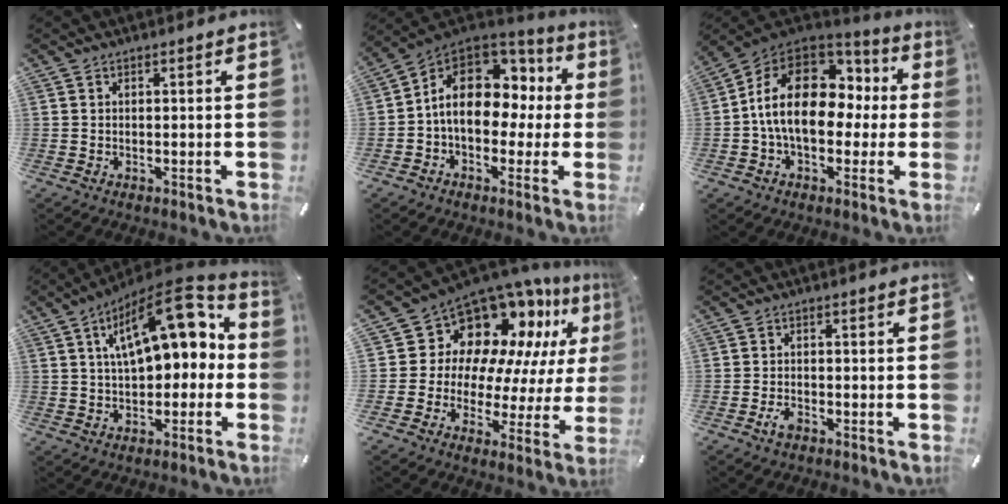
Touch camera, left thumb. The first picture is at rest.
{"total": 15.0, "force": [2.0, 10.9, 10.0], "torque": [-0.169, -0.006, 0.035]}
{"total": 19.1, "force": [1.5, 12.8, 14.1], "torque": [-0.254, 0.007, 0.028]}
{"total": 16.1, "force": [6.8, 7.4, 12.6], "torque": [-0.189, -0.035, 0.117]}
{"total": 13.1, "force": [9.1, 8.5, 3.9], "torque": [-0.076, -0.100, 0.164]}
{"total": 2.6, "force": [-1.5, 1.5, 1.6], "torque": [-0.042, 0.001, -0.032]}